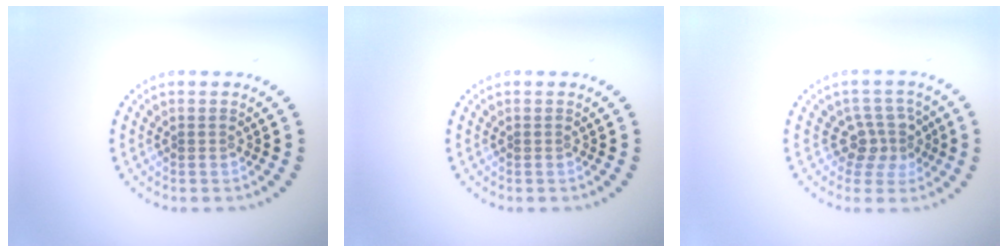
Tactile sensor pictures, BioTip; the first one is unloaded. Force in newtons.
{"total": 0.0}
{"total": 2.8, "press": 2.2, "slide": 1.7}